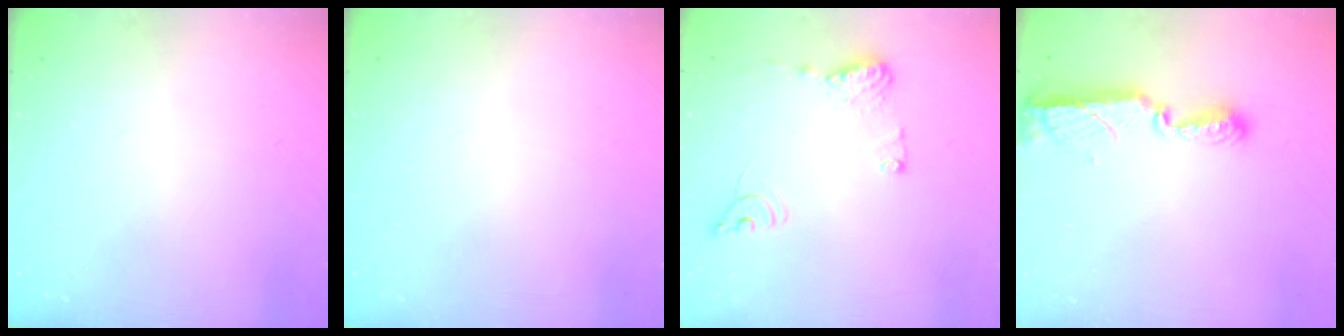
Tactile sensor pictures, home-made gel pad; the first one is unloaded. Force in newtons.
{"total": 0.0}
{"total": 10.4, "press": 10.3, "slide": 0.9}
{"total": 8.3, "press": 8.3, "slide": 0.7}